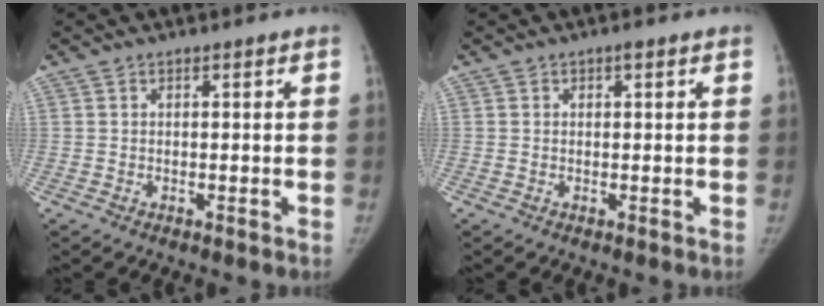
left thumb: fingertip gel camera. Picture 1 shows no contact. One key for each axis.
{"total": 0.9, "fx": 0.5, "fy": 0.4, "fz": 0.7, "tx": -0.004, "ty": 0.001, "tz": 0.004}